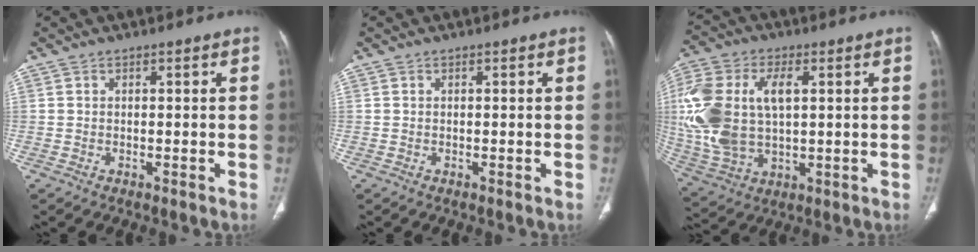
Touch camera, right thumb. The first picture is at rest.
{"total": 0.0}
{"total": 19.9, "force": [2.6, 11.7, 15.9], "torque": [-0.353, 0.003, 0.054]}